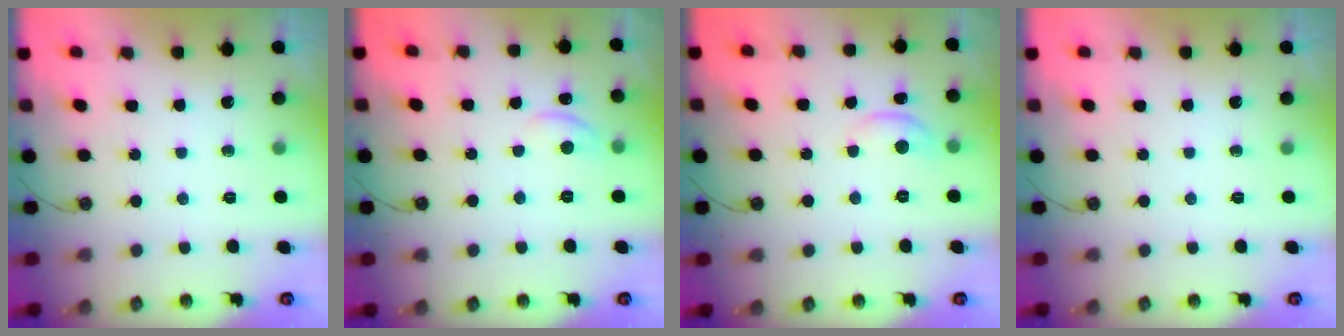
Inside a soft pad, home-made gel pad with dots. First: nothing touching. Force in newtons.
{"total": 0.5, "press": 0.0, "slide": 0.5}
{"total": 1.4, "press": 1.4, "slide": 0.4}
{"total": 0.0}